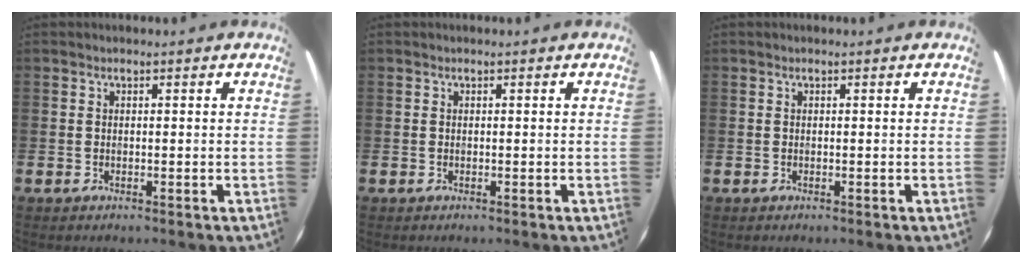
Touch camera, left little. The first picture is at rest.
{"total": 0.0}
{"total": 0.0}